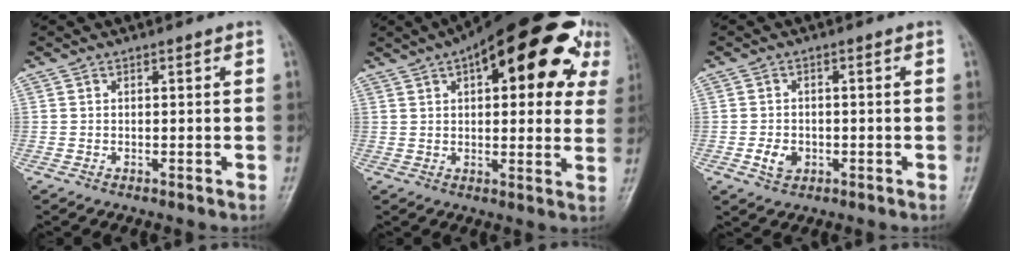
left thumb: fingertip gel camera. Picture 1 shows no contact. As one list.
[{"total": 23.7, "force": [10.8, 9.7, 18.7], "torque": [-0.230, 0.009, 0.142]}, {"total": 3.5, "force": [-1.1, 2.7, 1.9], "torque": [-0.027, 0.002, -0.018]}]